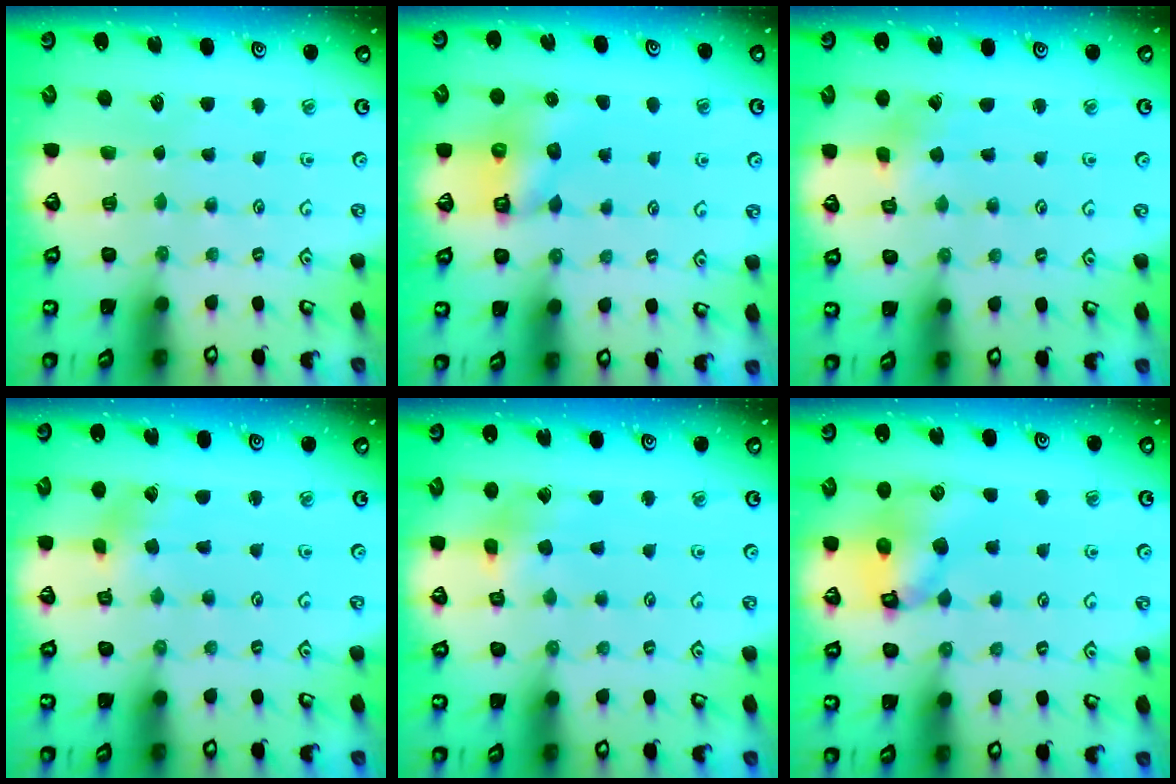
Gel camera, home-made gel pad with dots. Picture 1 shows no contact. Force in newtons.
{"total": 6.4, "press": 6.4, "slide": 0.7}
{"total": 1.6, "press": 1.6, "slide": 0.0}
{"total": 2.6, "press": 2.6, "slide": 0.4}
{"total": 7.8, "press": 7.8, "slide": 0.8}
{"total": 10.9, "press": 10.8, "slide": 1.5}